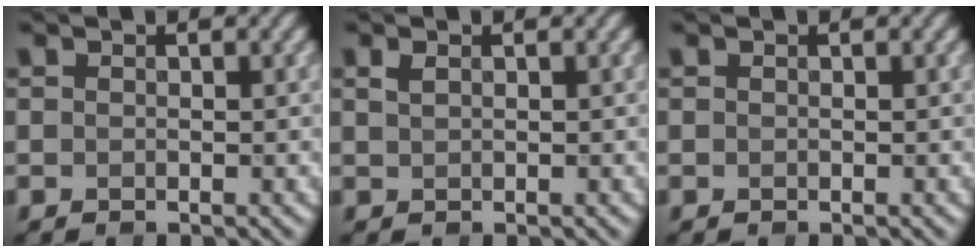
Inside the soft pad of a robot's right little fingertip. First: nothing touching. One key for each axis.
{"total": 0.8, "fx": 0.5, "fy": 0.3, "fz": 0.6, "tx": -0.014, "ty": 0.003, "tz": 0.011}
{"total": 0.0}